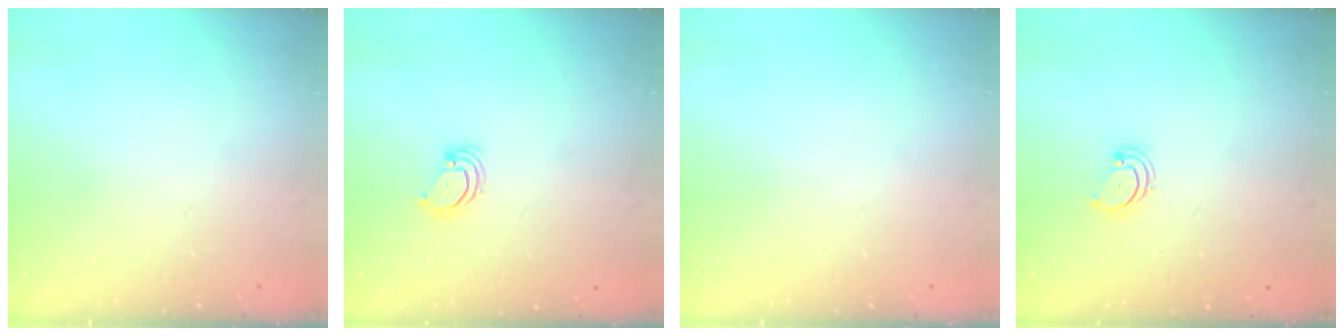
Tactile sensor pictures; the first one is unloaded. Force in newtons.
{"total": 3.1, "press": 3.1, "slide": 0.3}
{"total": 0.0}
{"total": 2.9, "press": 2.9, "slide": 0.3}